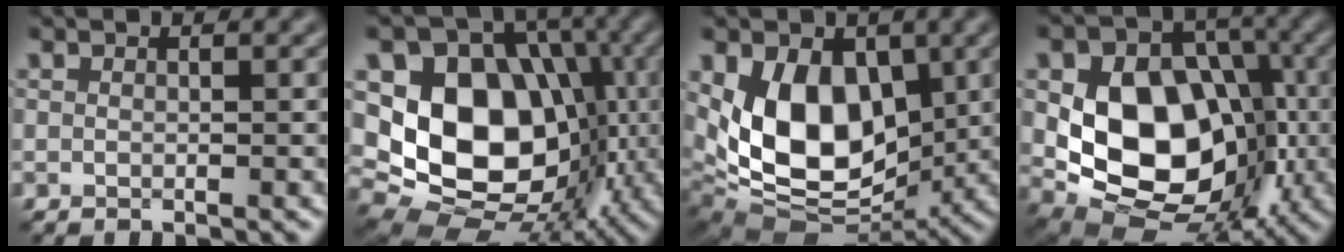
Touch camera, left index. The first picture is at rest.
{"total": 13.8, "force": [-0.5, 10.6, 8.8], "torque": [-0.145, -0.009, -0.019]}
{"total": 10.4, "force": [1.0, 7.0, 7.7], "torque": [-0.141, -0.023, 0.019]}
{"total": 12.1, "force": [-0.6, 9.0, 8.1], "torque": [-0.127, -0.015, -0.008]}